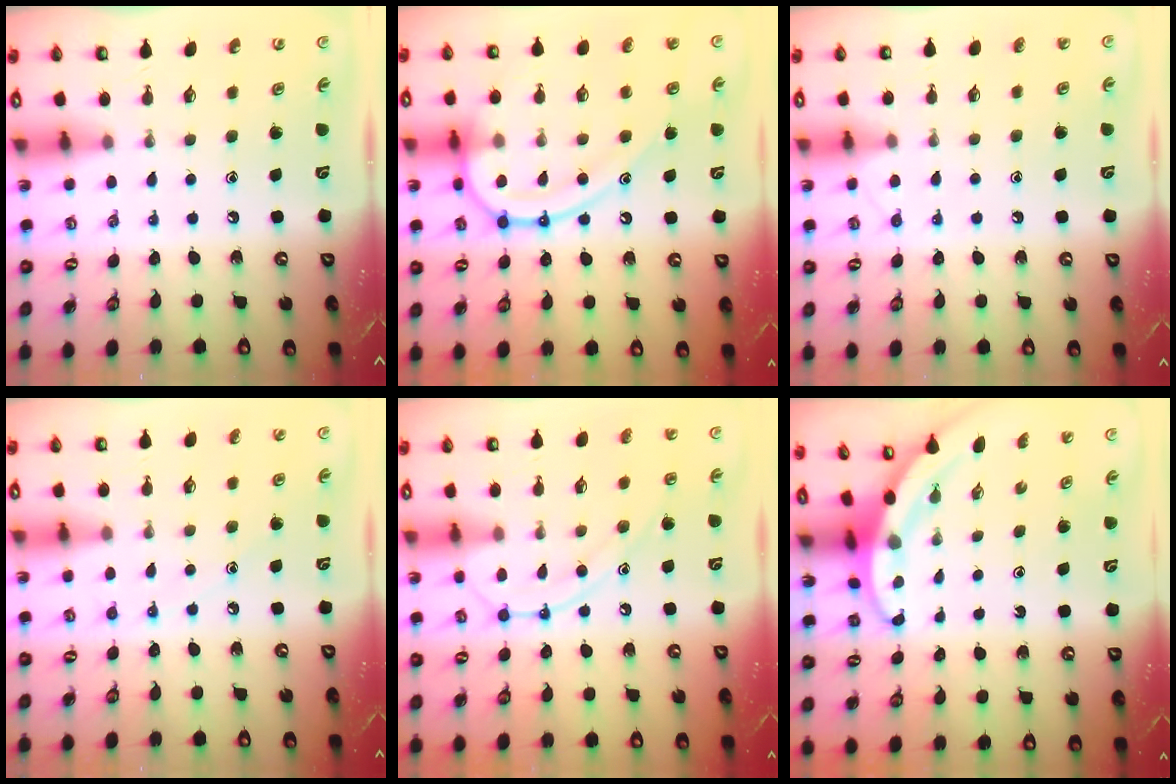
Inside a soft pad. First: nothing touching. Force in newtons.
{"total": 16.4, "press": 16.3, "slide": 1.4}
{"total": 7.1, "press": 7.1, "slide": 0.9}
{"total": 5.3, "press": 5.3, "slide": 0.2}
{"total": 11.5, "press": 11.5, "slide": 0.5}
{"total": 3.2, "press": 3.2, "slide": 0.1}